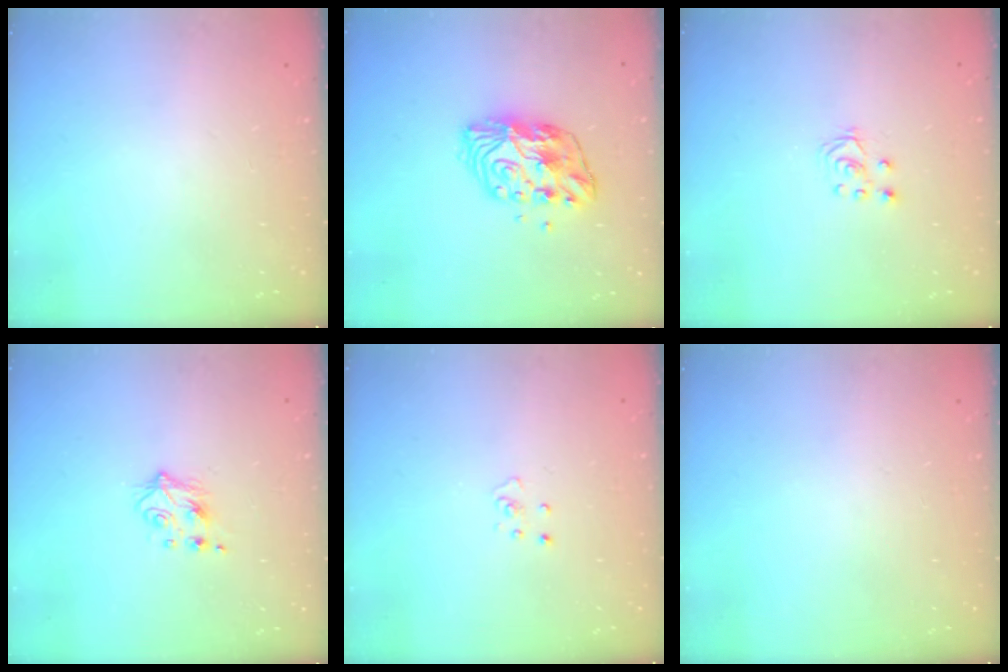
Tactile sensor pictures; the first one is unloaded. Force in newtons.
{"total": 10.7, "press": 10.6, "slide": 0.7}
{"total": 3.1, "press": 3.1, "slide": 0.2}
{"total": 5.0, "press": 4.9, "slide": 0.8}
{"total": 2.8, "press": 2.7, "slide": 0.3}
{"total": 0.0}